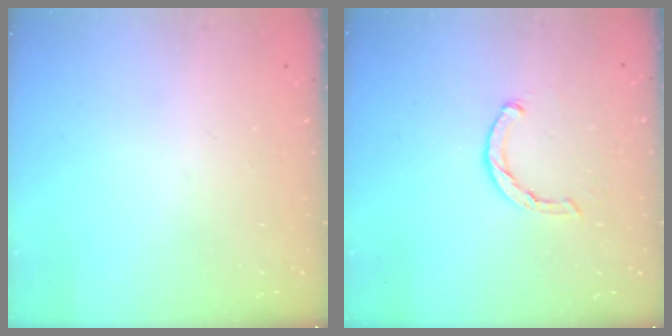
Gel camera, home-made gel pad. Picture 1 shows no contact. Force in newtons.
{"total": 1.4, "press": 1.3, "slide": 0.3}